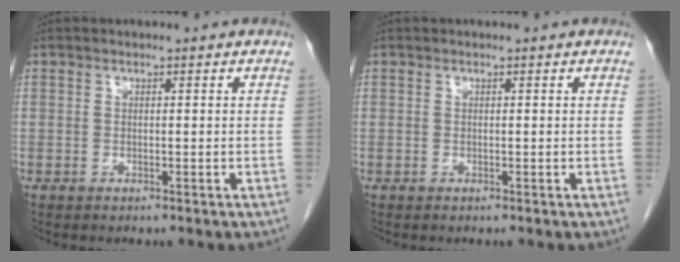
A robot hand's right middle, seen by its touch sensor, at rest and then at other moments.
{"total": 0.0}